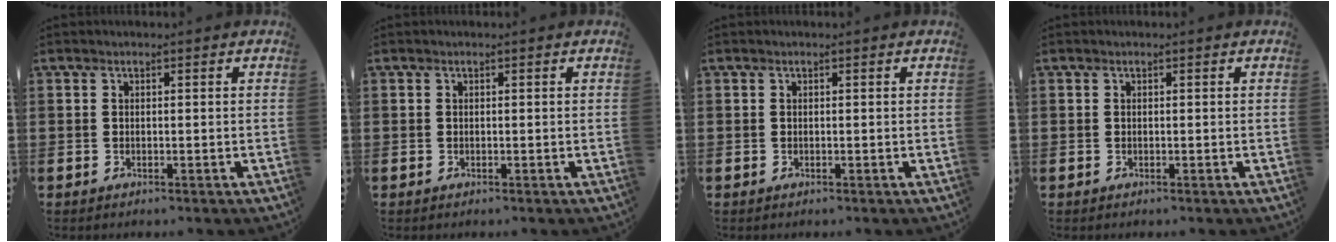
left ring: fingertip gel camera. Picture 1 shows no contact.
{"total": 0.0}
{"total": 0.0}
{"total": 0.0}